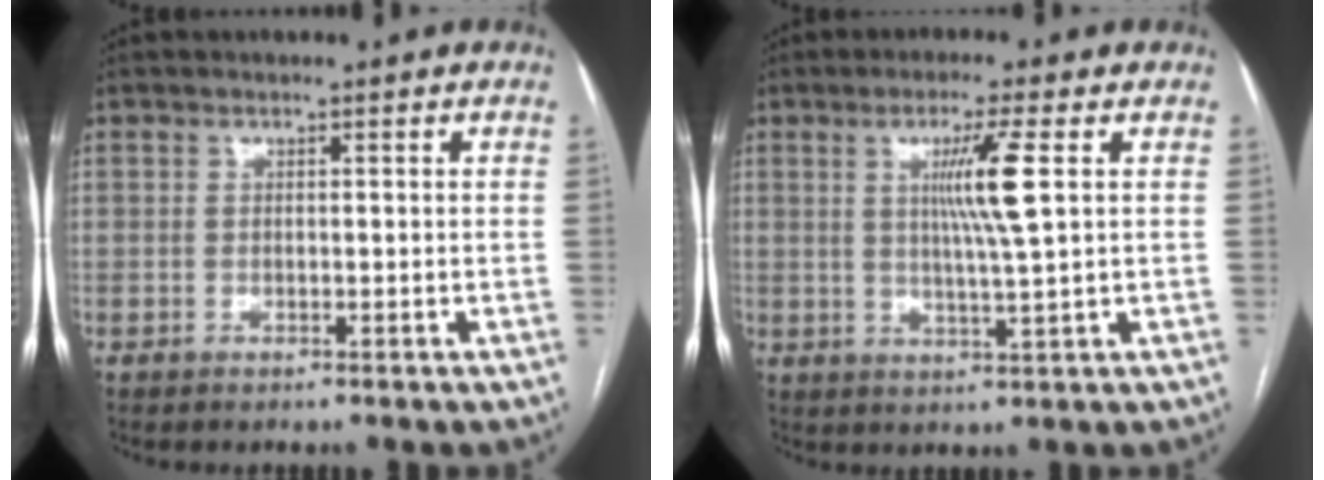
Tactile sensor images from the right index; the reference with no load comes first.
{"total": 6.8, "force": [1.7, -0.9, 6.5], "torque": [-0.120, -0.005, 0.033]}